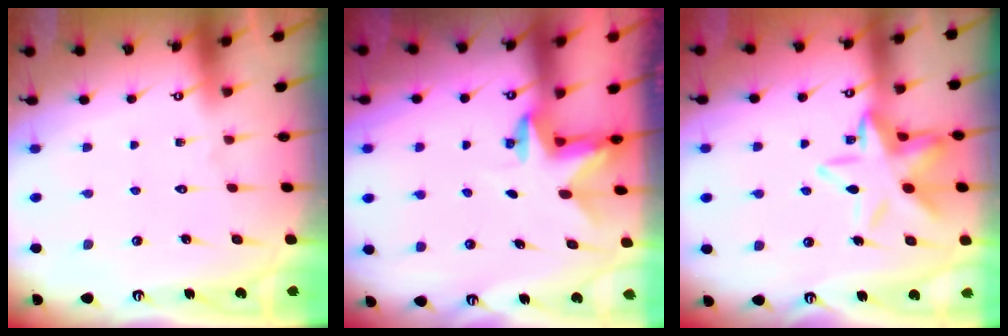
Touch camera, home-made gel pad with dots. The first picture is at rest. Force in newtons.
{"total": 2.4, "press": 2.4, "slide": 0.4}
{"total": 14.4, "press": 14.3, "slide": 1.3}